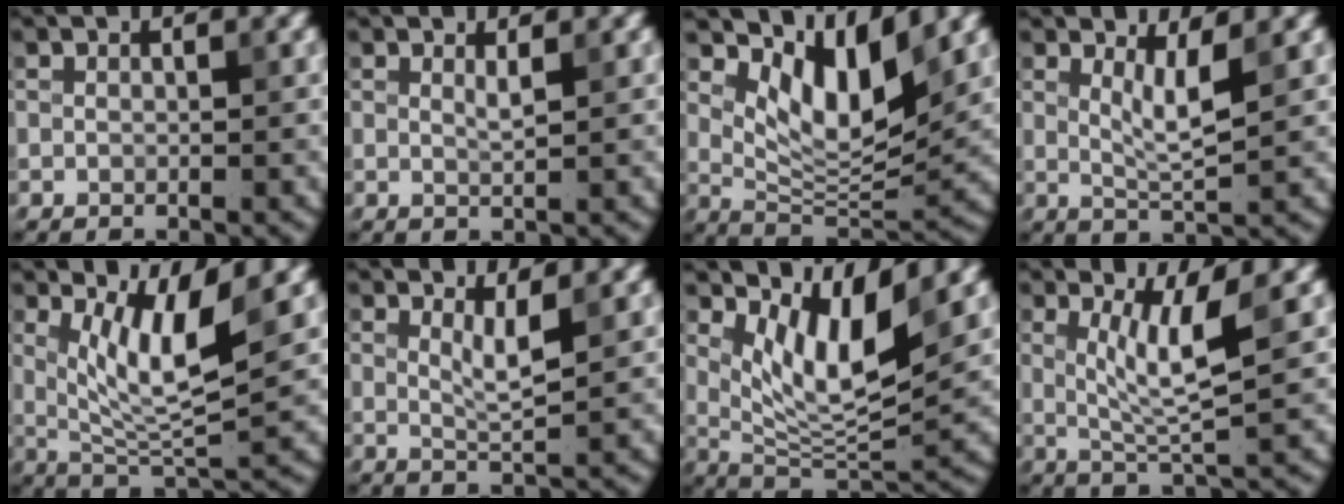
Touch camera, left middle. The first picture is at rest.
{"total": 0.9, "force": [0.5, 0.1, 0.7], "torque": [-0.010, -0.003, 0.008]}
{"total": 6.6, "force": [3.3, 2.6, 5.1], "torque": [-0.090, -0.015, 0.061]}
{"total": 2.9, "force": [1.1, 0.6, 2.7], "torque": [-0.046, -0.009, 0.023]}
{"total": 6.1, "force": [2.3, 1.3, 5.5], "torque": [-0.101, -0.014, 0.047]}
{"total": 2.3, "force": [1.0, 0.5, 2.0], "torque": [-0.032, -0.007, 0.019]}
{"total": 6.8, "force": [3.3, 2.1, 5.6], "torque": [-0.102, -0.018, 0.064]}
{"total": 4.5, "force": [1.1, 0.7, 4.3], "torque": [-0.085, -0.008, 0.028]}